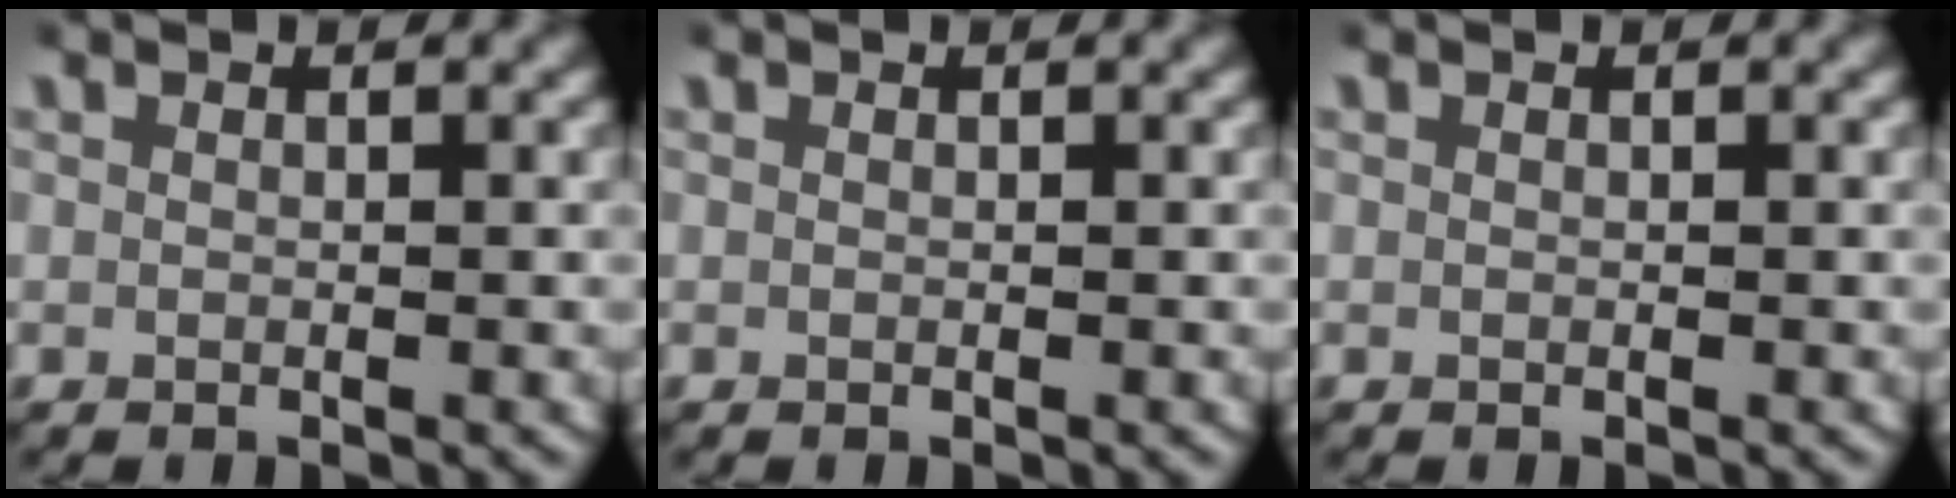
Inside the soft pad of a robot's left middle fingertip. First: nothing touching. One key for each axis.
{"total": 0.0}
{"total": 0.0}